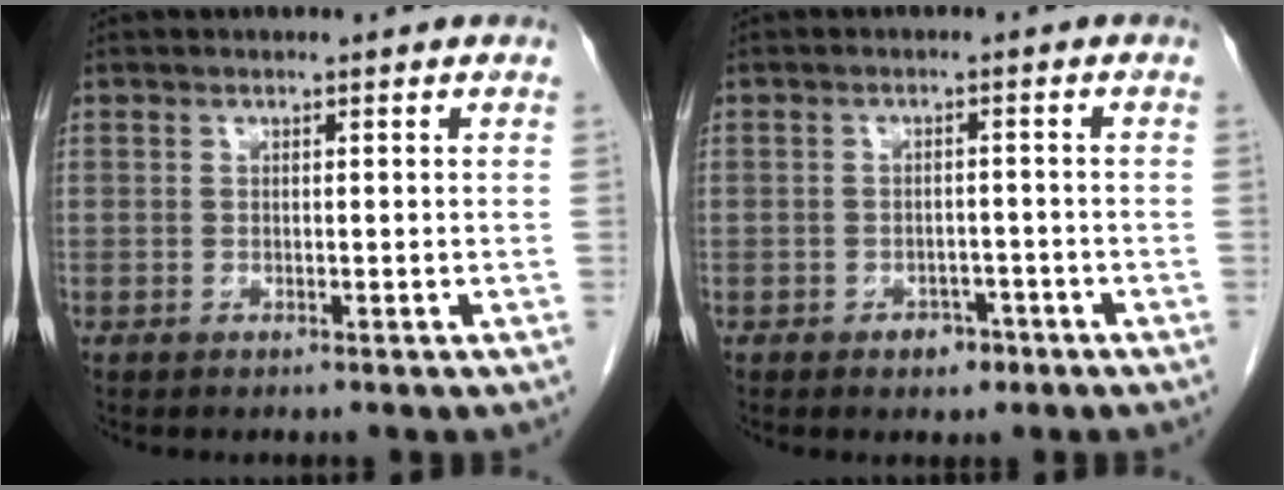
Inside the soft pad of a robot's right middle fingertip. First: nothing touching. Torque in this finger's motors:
{"motor_torque": [0.26, -0.09, 0.06, -0.01]}